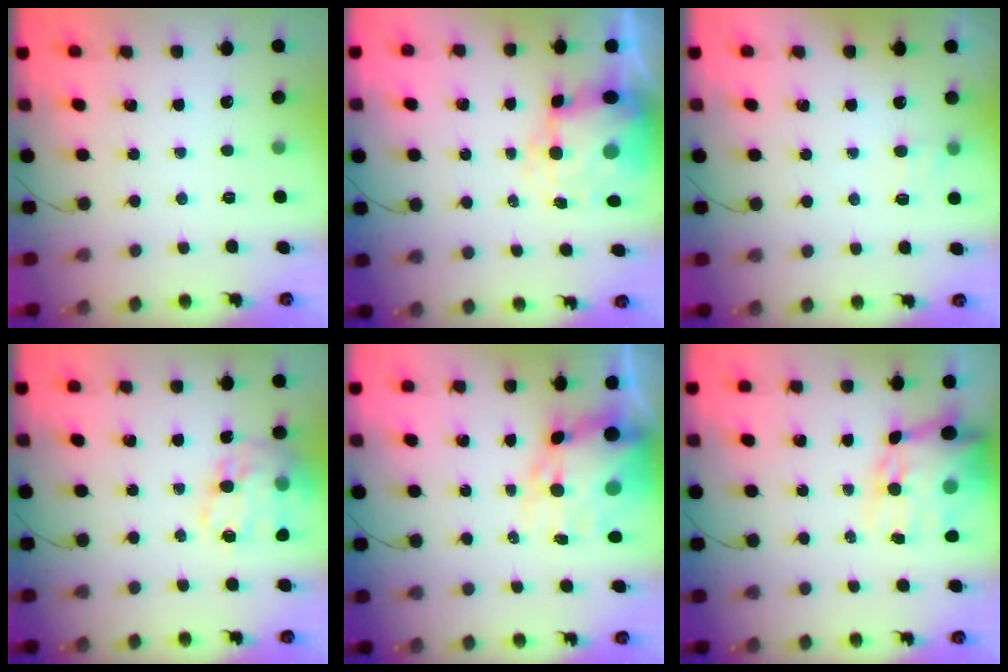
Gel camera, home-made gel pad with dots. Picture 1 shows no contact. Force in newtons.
{"total": 7.4, "press": 7.0, "slide": 2.5}
{"total": 6.7, "press": 6.5, "slide": 1.6}
{"total": 18.8, "press": 18.5, "slide": 3.6}
{"total": 12.6, "press": 12.2, "slide": 3.1}
{"total": 14.8, "press": 14.4, "slide": 3.4}